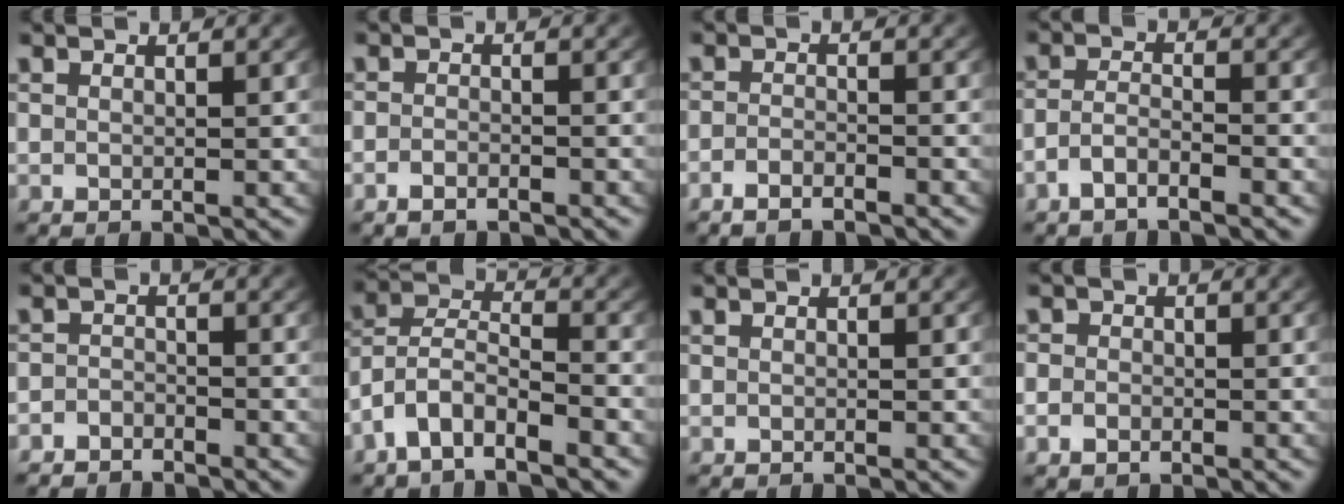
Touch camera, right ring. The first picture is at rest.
{"total": 1.7, "force": [-1.5, 0.4, 0.4], "torque": [-0.015, -0.007, -0.025]}
{"total": 2.4, "force": [-2.2, 0.4, 0.6], "torque": [-0.018, -0.008, -0.037]}
{"total": 2.8, "force": [-2.2, 1.0, 1.3], "torque": [-0.028, -0.010, -0.039]}
{"total": 2.9, "force": [-2.7, 1.1, -0.3], "torque": [0.001, -0.019, -0.043]}
{"total": 7.0, "force": [-2.0, 5.9, 3.2], "torque": [-0.094, -0.022, -0.045]}
{"total": 0.0}
{"total": 2.0, "force": [-0.9, 1.6, 0.5], "torque": [-0.015, -0.011, -0.013]}